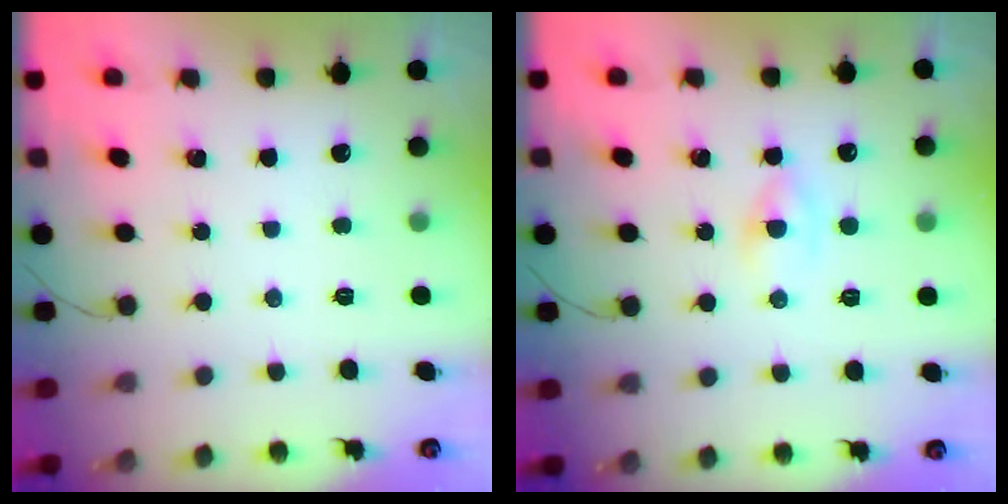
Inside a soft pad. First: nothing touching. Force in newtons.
{"total": 1.4, "press": 1.1, "slide": 0.9}